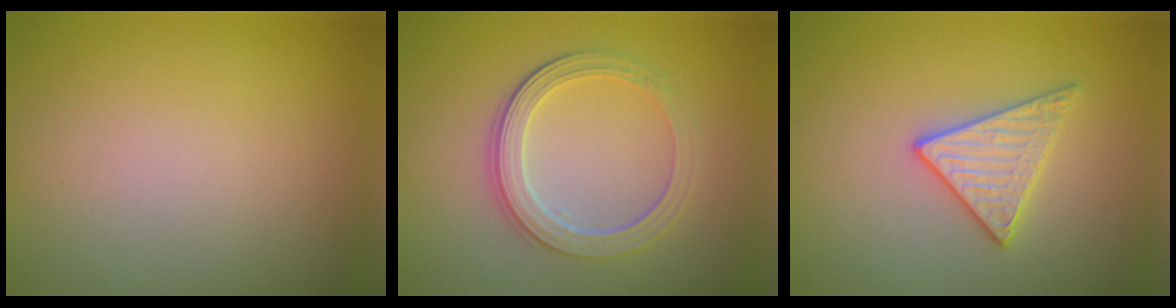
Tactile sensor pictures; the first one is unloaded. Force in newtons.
{"total": 4.0, "press": 3.4, "slide": 2.1}
{"total": 2.9, "press": 2.9, "slide": 0.4}